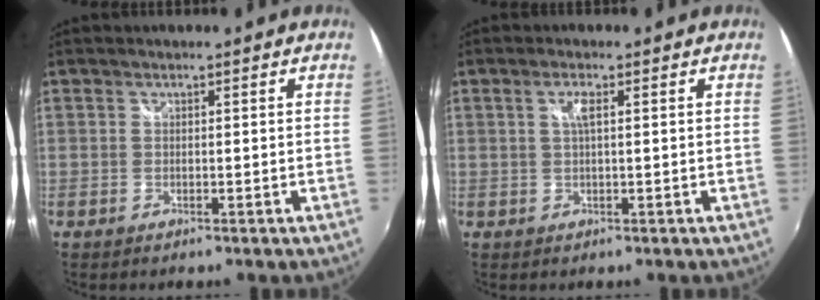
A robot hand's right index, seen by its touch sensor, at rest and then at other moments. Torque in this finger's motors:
{"motor_torque": [0.22, -0.05, 0.10, 0.06]}